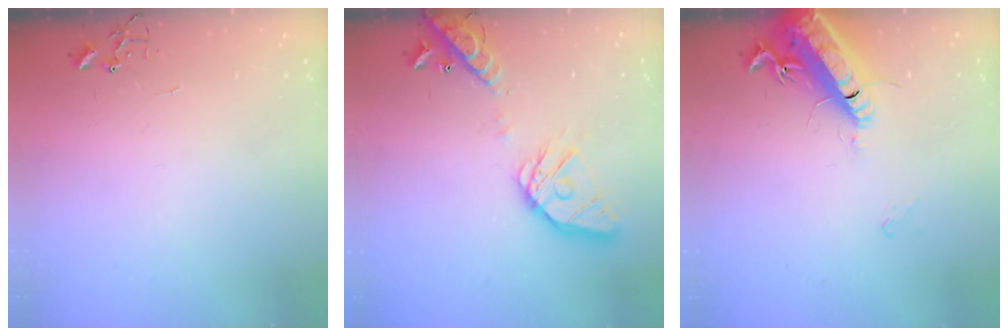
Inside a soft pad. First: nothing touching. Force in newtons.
{"total": 16.7, "press": 16.5, "slide": 2.5}
{"total": 17.2, "press": 16.5, "slide": 4.6}